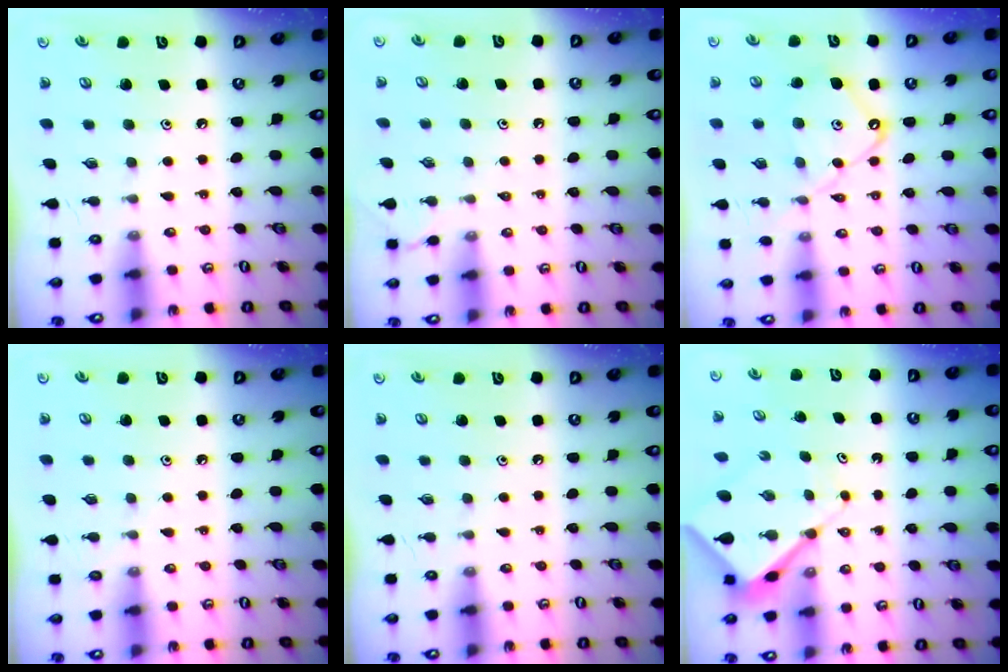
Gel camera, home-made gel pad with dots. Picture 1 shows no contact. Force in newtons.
{"total": 1.8, "press": 1.8, "slide": 0.3}
{"total": 11.1, "press": 11.1, "slide": 1.0}
{"total": 2.4, "press": 2.4, "slide": 0.4}
{"total": 0.0}
{"total": 8.0, "press": 8.0, "slide": 0.8}